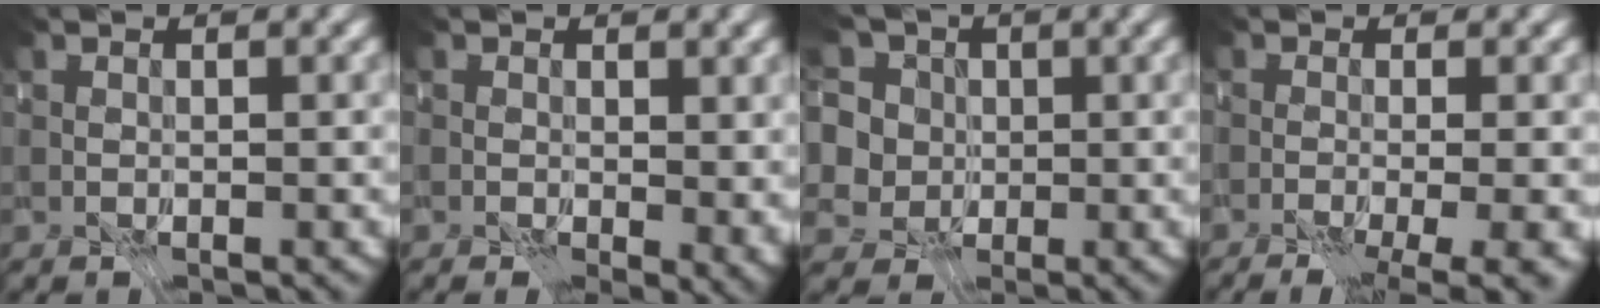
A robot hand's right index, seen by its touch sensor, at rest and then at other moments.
{"total": 3.6, "force": [0.5, 2.4, 2.7], "torque": [-0.039, -0.021, 0.014]}
{"total": 8.4, "force": [3.2, 6.3, 4.6], "torque": [-0.100, 0.026, 0.024]}
{"total": 7.8, "force": [-3.8, 2.7, 6.2], "torque": [-0.078, -0.028, -0.031]}